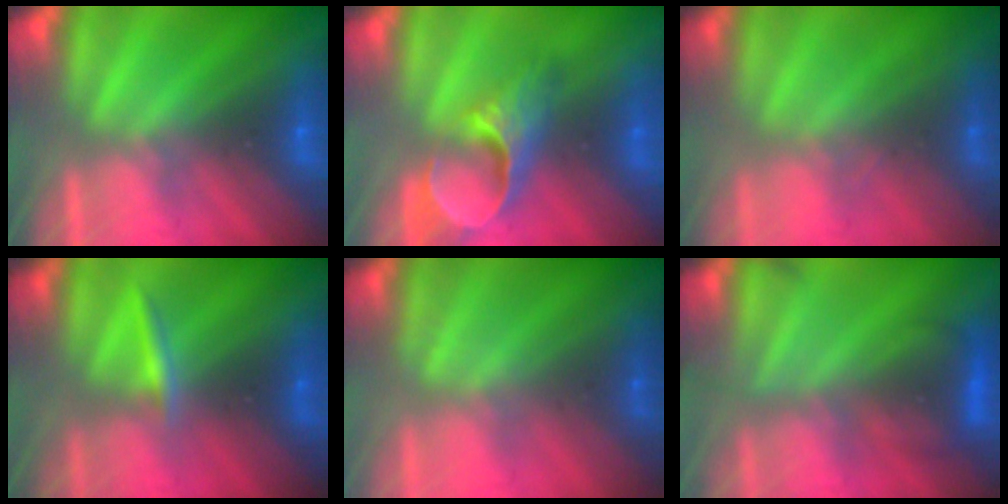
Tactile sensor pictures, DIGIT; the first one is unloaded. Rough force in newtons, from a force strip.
{"total": 4.7}
{"total": 1.8}
{"total": 2.3}
{"total": 1.3}
{"total": 11.8}